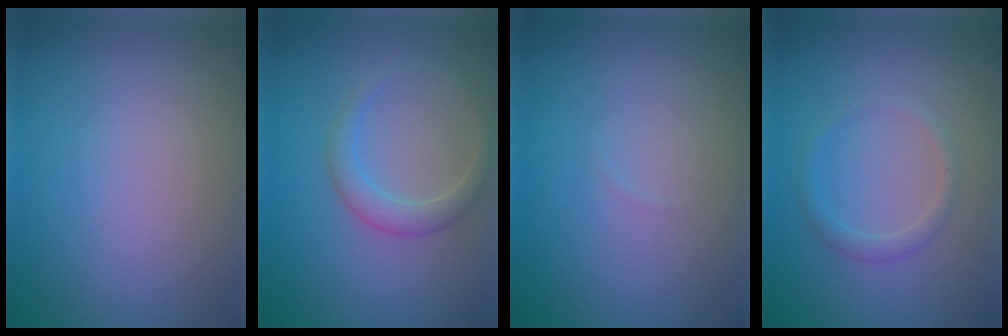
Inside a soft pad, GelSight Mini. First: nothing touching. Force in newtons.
{"total": 2.1, "press": 2.1, "slide": 0.1}
{"total": 0.0}
{"total": 1.3, "press": 1.3, "slide": 0.0}